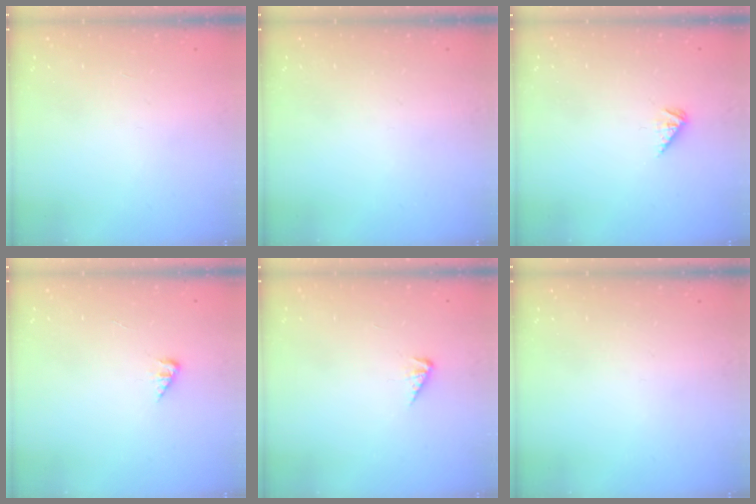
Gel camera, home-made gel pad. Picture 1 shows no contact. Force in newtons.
{"total": 0.0}
{"total": 2.2, "press": 2.2, "slide": 0.4}
{"total": 2.7, "press": 2.7, "slide": 0.3}
{"total": 2.5, "press": 2.5, "slide": 0.4}
{"total": 0.0}